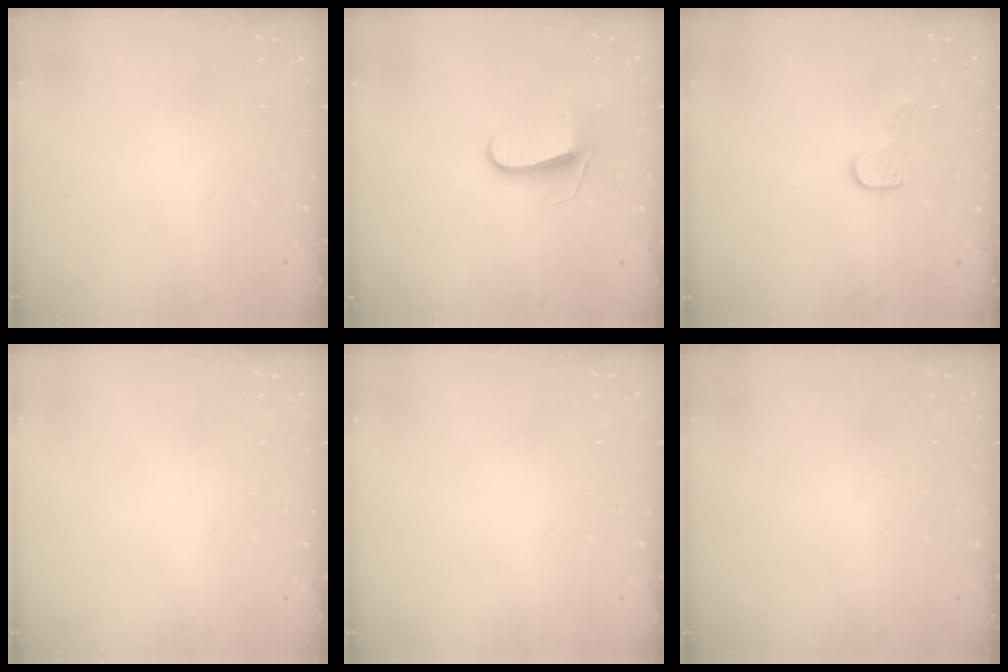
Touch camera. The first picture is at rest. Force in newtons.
{"total": 8.5, "press": 8.5, "slide": 0.6}
{"total": 7.4, "press": 7.4, "slide": 0.4}
{"total": 0.0}
{"total": 0.0}
{"total": 0.0}